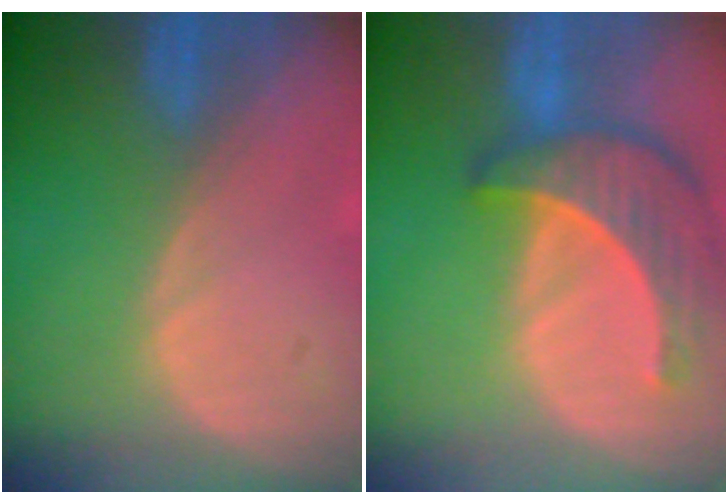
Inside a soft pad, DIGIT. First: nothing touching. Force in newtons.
{"total": 8.1, "press": 7.6, "slide": 2.8}